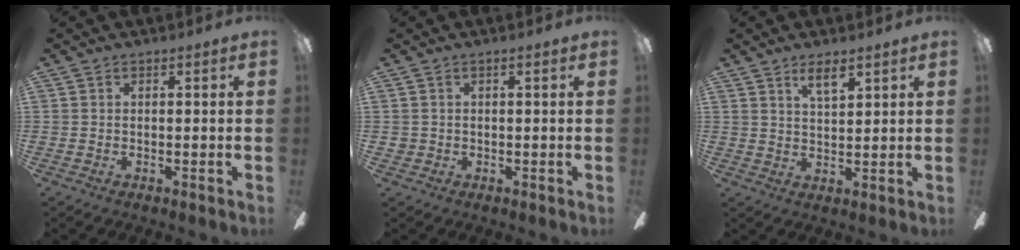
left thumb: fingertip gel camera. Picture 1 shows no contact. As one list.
[{"total": 1.2, "force": [0.0, 1.0, 0.6], "torque": [-0.010, 0.005, -0.001]}, {"total": 5.2, "force": [3.8, 1.7, 3.1], "torque": [-0.053, -0.015, 0.065]}]